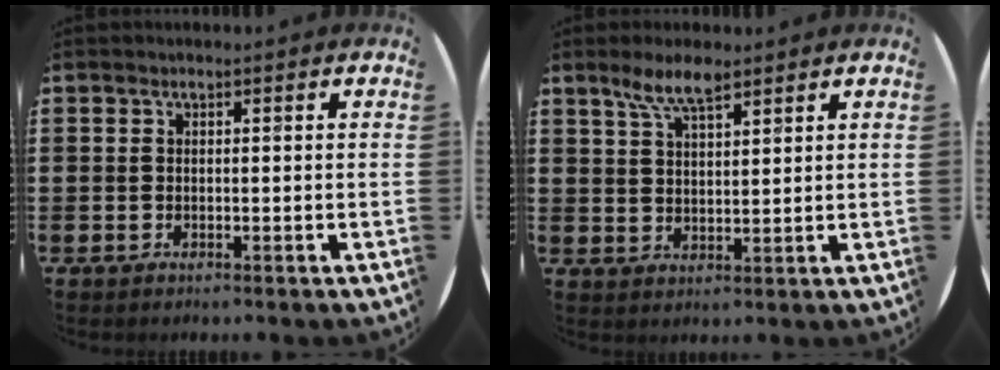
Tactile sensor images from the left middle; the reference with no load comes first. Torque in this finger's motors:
{"motor_torque": [0.93, -0.67, 0.18, 0.04]}